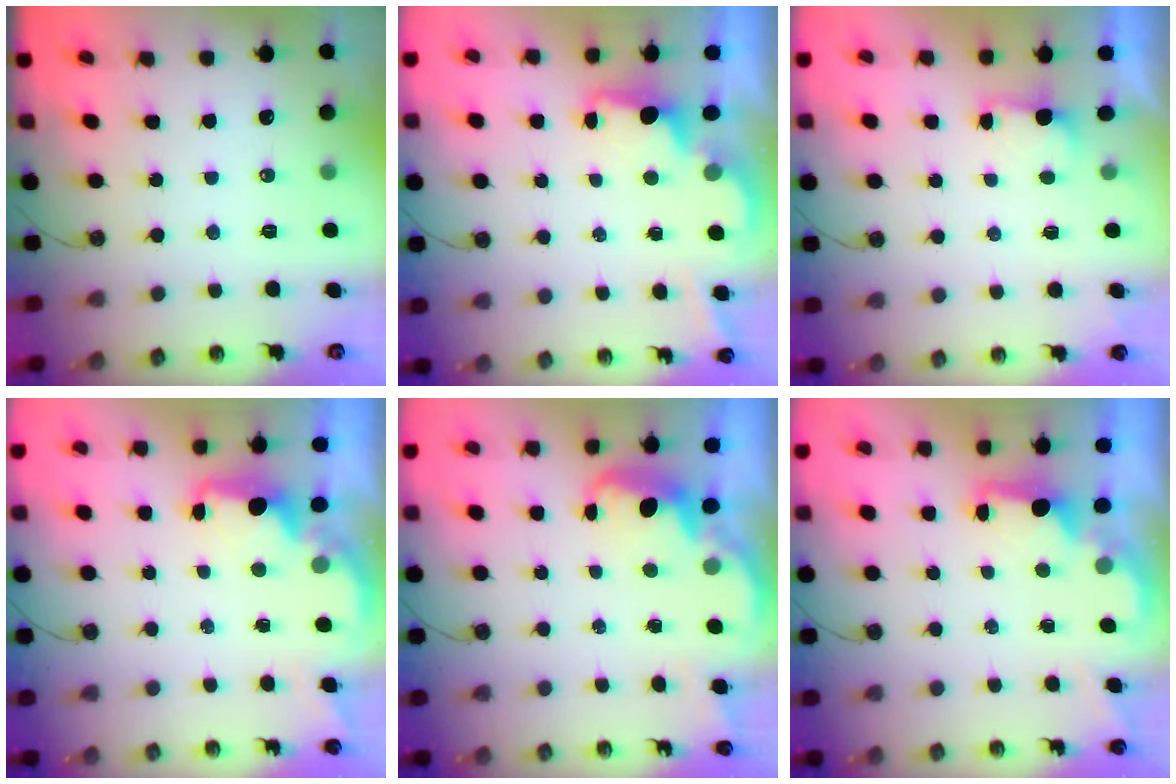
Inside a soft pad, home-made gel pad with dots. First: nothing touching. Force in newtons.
{"total": 1.9, "press": 1.7, "slide": 0.8}
{"total": 2.2, "press": 2.0, "slide": 0.9}
{"total": 2.0, "press": 1.9, "slide": 0.8}
{"total": 2.7, "press": 2.6, "slide": 0.6}
{"total": 1.6, "press": 1.5, "slide": 0.6}